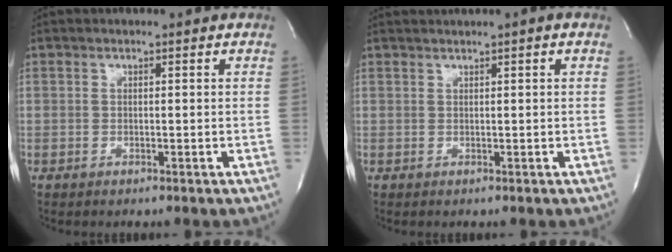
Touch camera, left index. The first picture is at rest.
{"total": 1.5, "force": [0.7, -0.4, 1.3], "torque": [-0.025, 0.008, 0.015]}